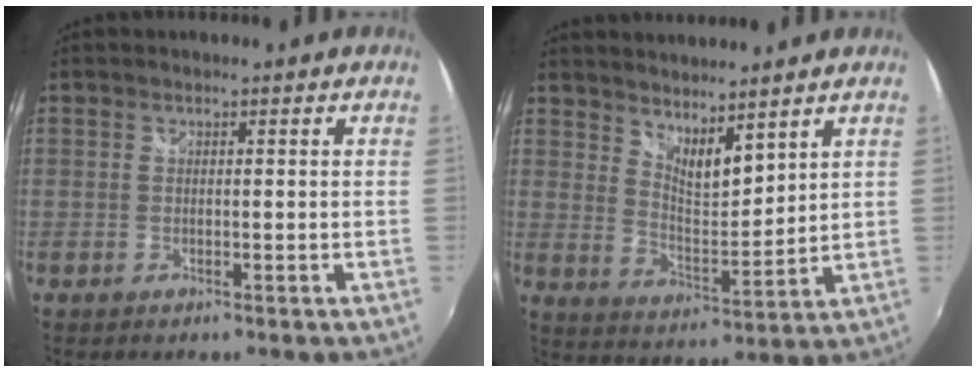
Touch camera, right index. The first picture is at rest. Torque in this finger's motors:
{"motor_torque": [0.16, 0.35, 0.02, 0.02]}